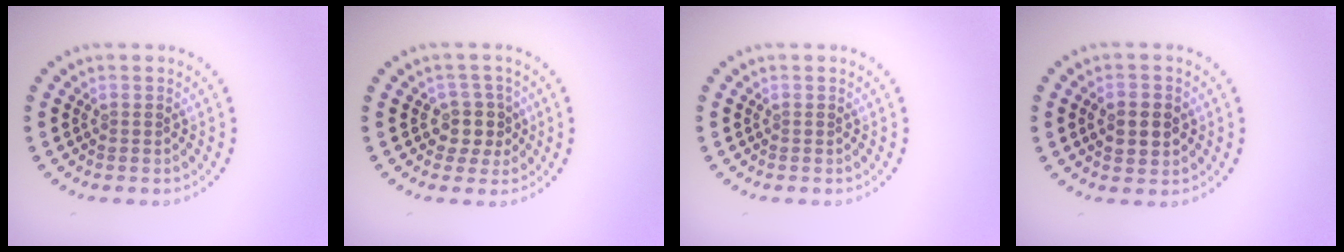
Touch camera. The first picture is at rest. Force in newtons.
{"total": 2.4, "press": 2.0, "slide": 1.4}
{"total": 0.0}
{"total": 3.0, "press": 3.0, "slide": 0.2}